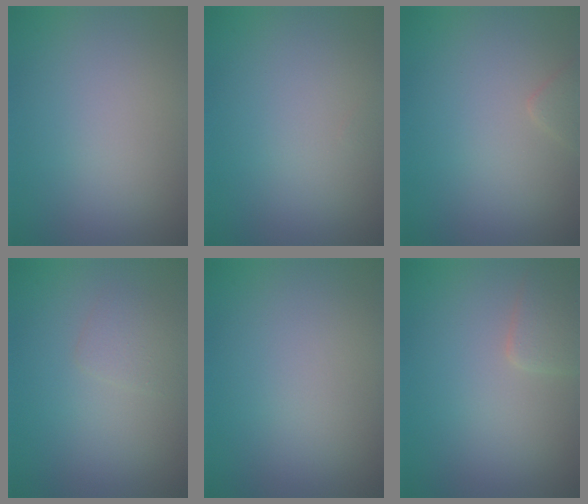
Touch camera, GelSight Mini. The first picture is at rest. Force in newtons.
{"total": 0.0}
{"total": 0.9, "press": 0.9, "slide": 0.1}
{"total": 1.4, "press": 1.4, "slide": 0.1}
{"total": 0.0}
{"total": 1.9, "press": 1.9, "slide": 0.1}